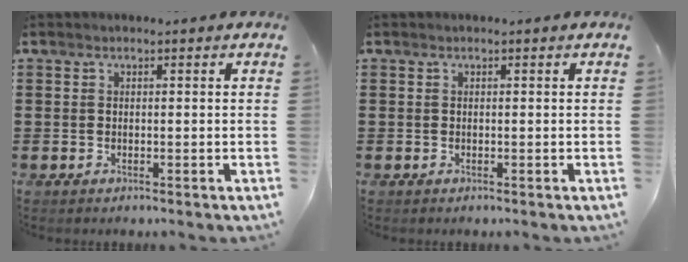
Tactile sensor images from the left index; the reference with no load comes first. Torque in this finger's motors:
{"motor_torque": [0.00, 0.00, 0.00, 0.00]}